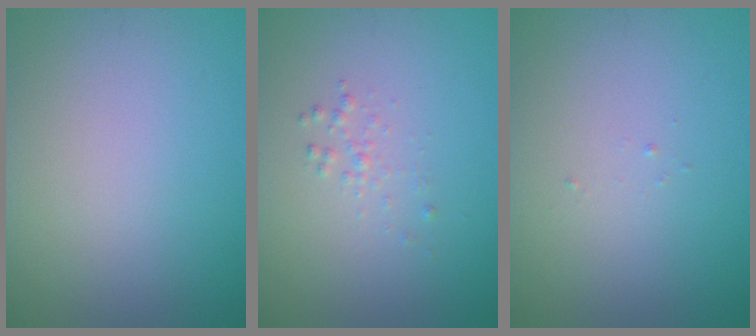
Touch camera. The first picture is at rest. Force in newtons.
{"total": 0.9, "press": 0.9, "slide": 0.0}
{"total": 0.0}